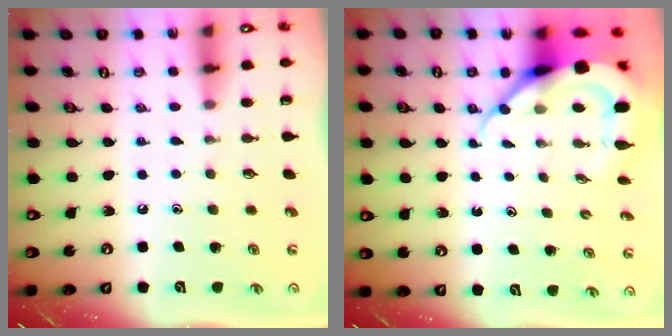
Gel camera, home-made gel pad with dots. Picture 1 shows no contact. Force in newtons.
{"total": 9.3, "press": 9.2, "slide": 1.2}